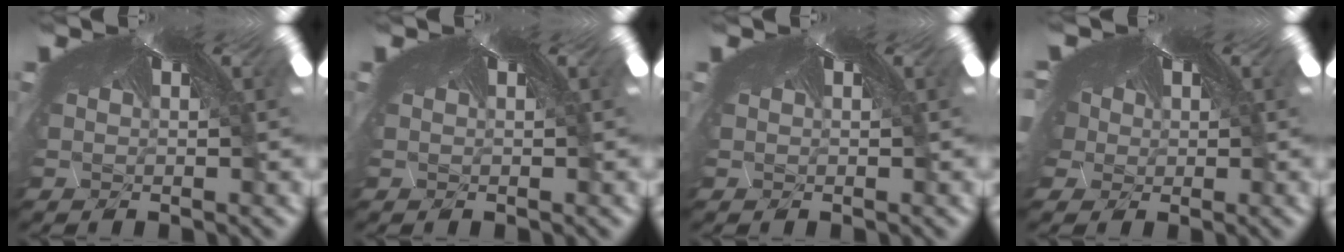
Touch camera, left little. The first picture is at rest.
{"total": 0.0}
{"total": 0.0}
{"total": 3.2, "force": [-2.3, 1.1, 1.9], "torque": [-0.048, -0.012, -0.021]}